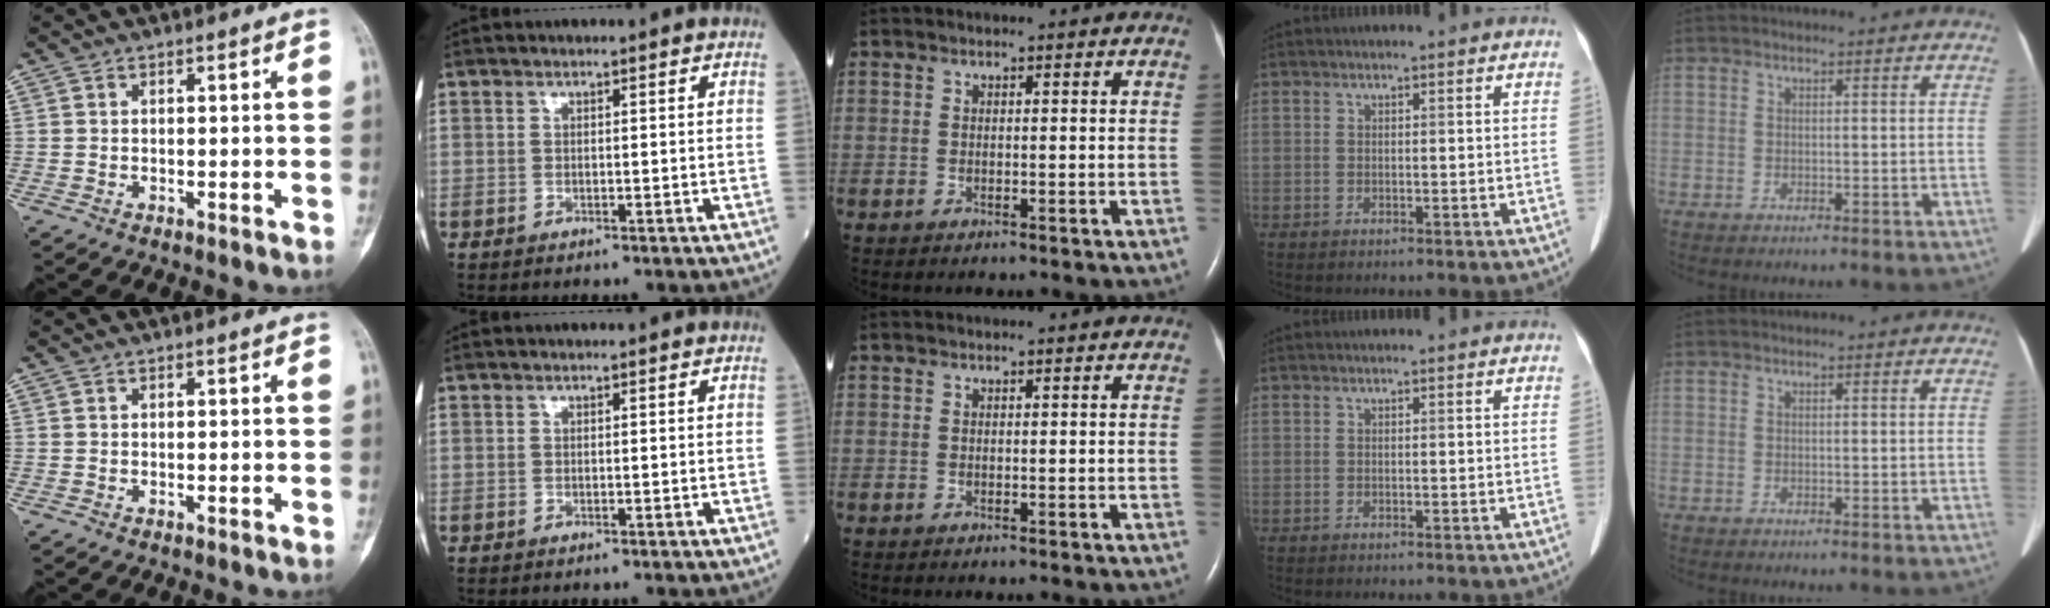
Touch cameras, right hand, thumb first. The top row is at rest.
{}